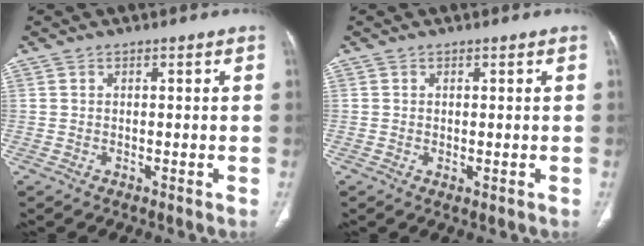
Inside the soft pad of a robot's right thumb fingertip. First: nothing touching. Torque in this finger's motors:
{"motor_torque": [-0.18, -0.01, -0.06, -0.11, -0.01]}